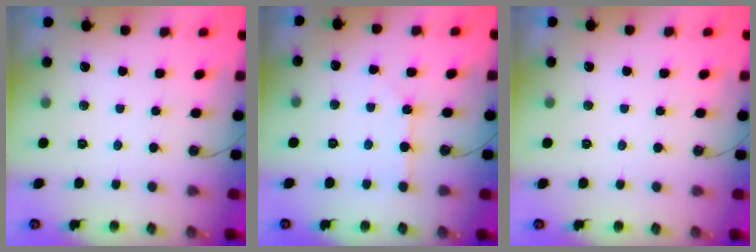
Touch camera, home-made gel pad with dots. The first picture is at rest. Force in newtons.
{"total": 1.5, "press": 1.5, "slide": 0.3}
{"total": 0.0}